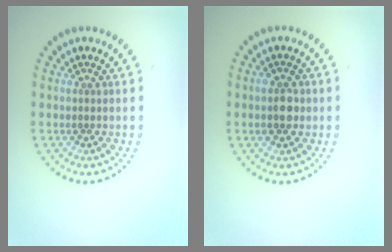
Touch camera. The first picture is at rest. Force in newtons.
{"total": 2.6, "press": 2.5, "slide": 0.3}